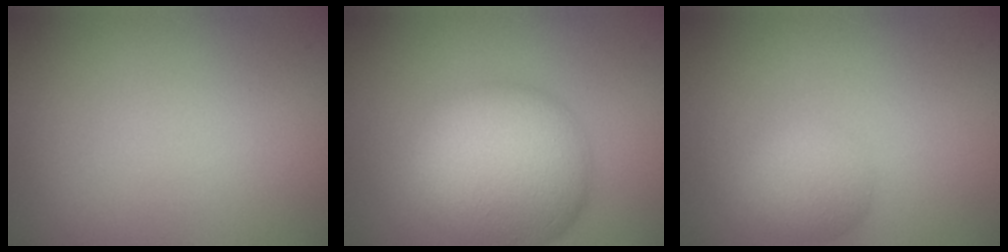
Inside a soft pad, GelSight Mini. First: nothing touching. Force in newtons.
{"total": 9.4, "press": 9.4, "slide": 0.3}
{"total": 2.7, "press": 2.7, "slide": 0.2}